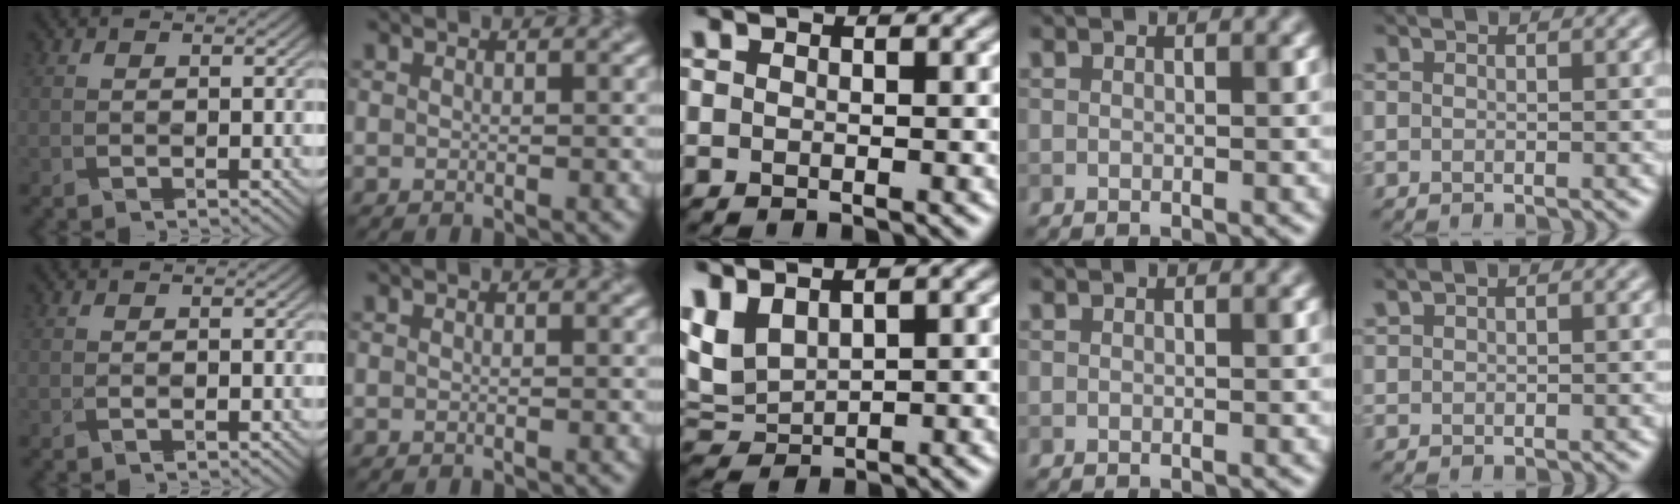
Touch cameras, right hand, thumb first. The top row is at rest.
{"middle": {"total": 3.9, "force": [2.1, 2.2, 2.4], "torque": [-0.068, 0.005, 0.049]}, "little": {"total": 1.0, "force": [0.9, 0.2, 0.3], "torque": [-0.008, 0.004, 0.022]}}